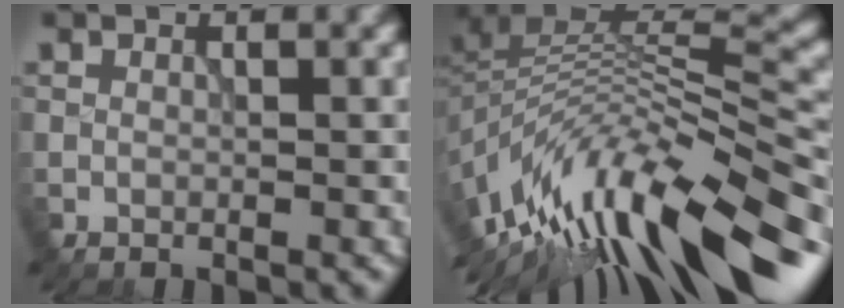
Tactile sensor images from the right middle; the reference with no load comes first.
{"total": 13.8, "force": [-7.1, 5.6, 10.4], "torque": [-0.202, 0.007, -0.114]}